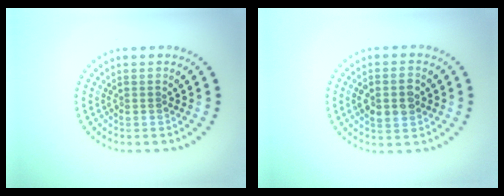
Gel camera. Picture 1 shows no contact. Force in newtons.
{"total": 2.9, "press": 2.9, "slide": 0.2}